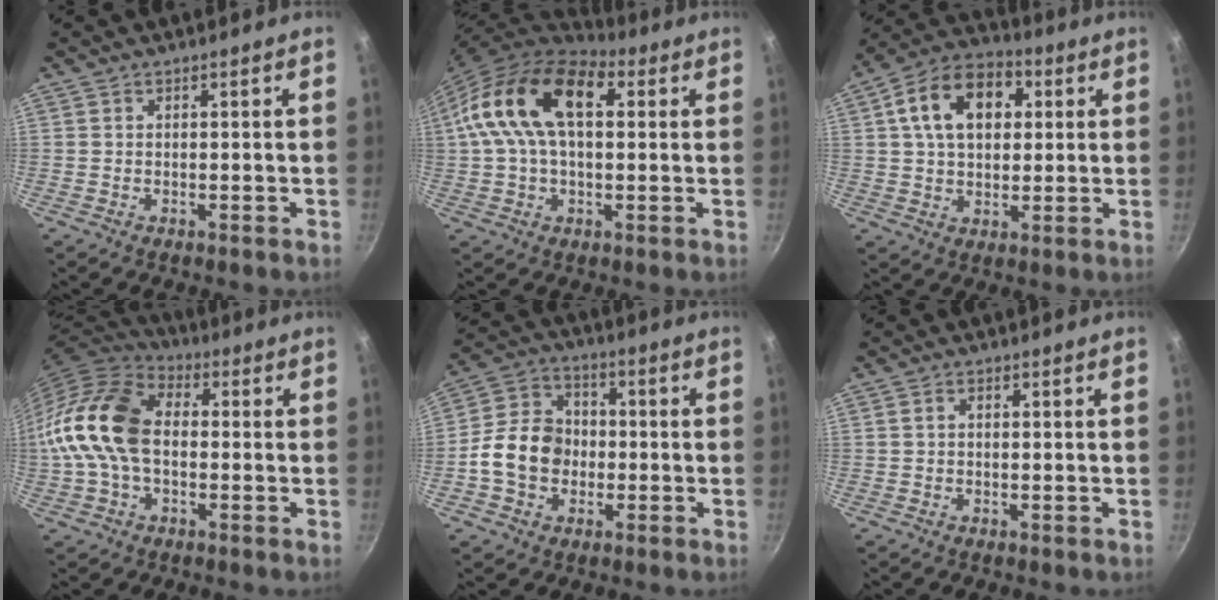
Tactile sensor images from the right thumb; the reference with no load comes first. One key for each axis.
{"total": 18.6, "fx": 4.3, "fy": 10.7, "fz": 14.6, "tx": -0.247, "ty": 0.026, "tz": 0.055}
{"total": 15.1, "fx": 3.9, "fy": 10.2, "fz": 10.4, "tx": -0.149, "ty": 0.017, "tz": 0.051}
{"total": 16.0, "fx": -0.5, "fy": 10.8, "fz": 11.7, "tx": -0.214, "ty": 0.036, "tz": -0.025}
{"total": 11.9, "fx": -1.9, "fy": 9.7, "fz": 6.7, "tx": -0.091, "ty": 0.027, "tz": -0.048}
{"total": 1.1, "fx": 0.0, "fy": 0.7, "fz": 0.7, "tx": -0.014, "ty": 0.007, "tz": 0.002}